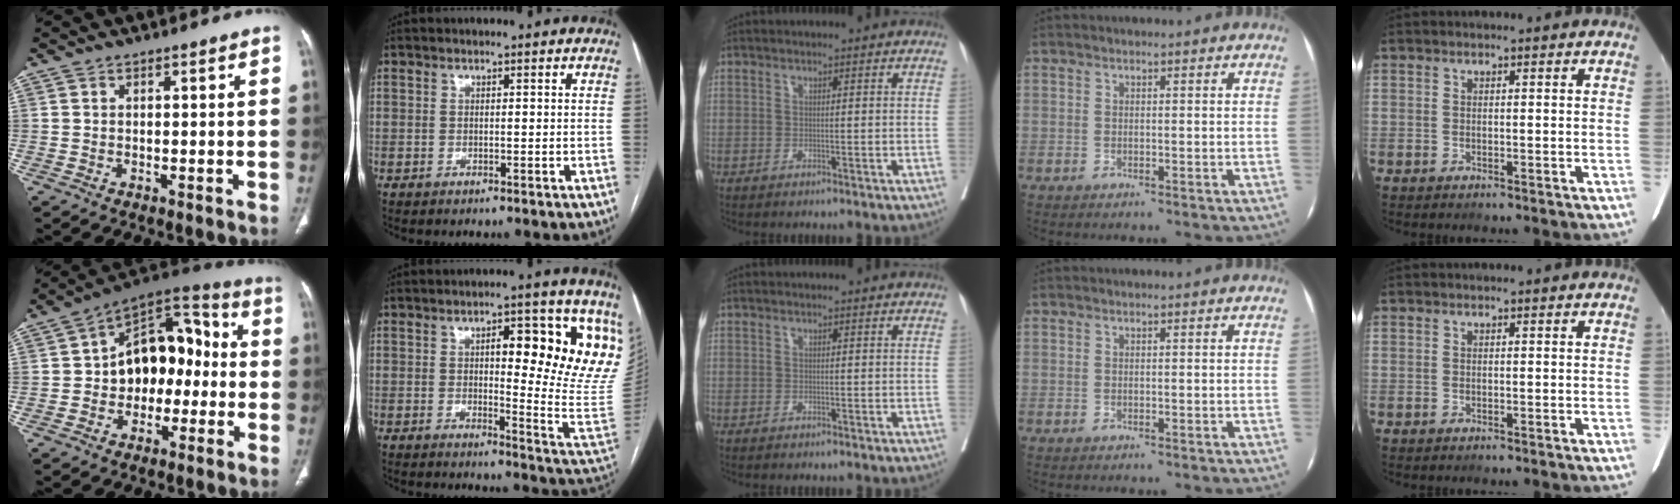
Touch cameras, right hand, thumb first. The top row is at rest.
{"thumb": {"total": 16.2, "force": [-0.9, 11.0, 11.9], "torque": [-0.123, 0.052, -0.024]}, "index": {"total": 17.7, "force": [6.9, 3.4, 16.0], "torque": [-0.167, -0.004, 0.086]}, "middle": {"total": 0.8, "force": [-0.6, -0.1, 0.4], "torque": [-0.003, 0.000, -0.007]}}